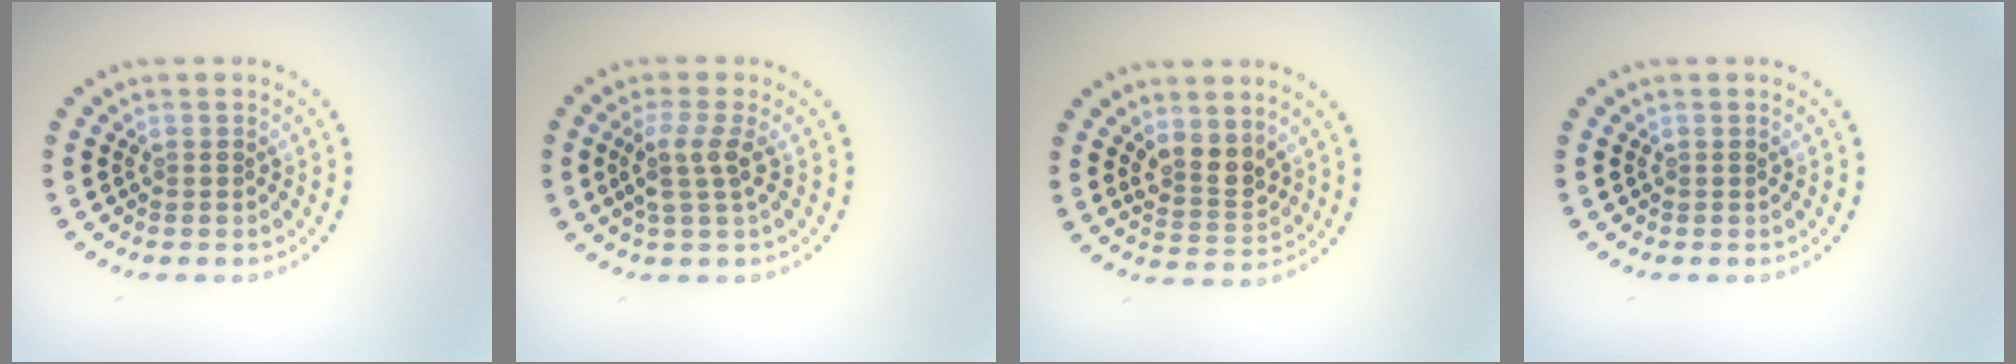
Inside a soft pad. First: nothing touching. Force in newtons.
{"total": 2.7, "press": 2.1, "slide": 1.6}
{"total": 2.6, "press": 2.4, "slide": 1.2}
{"total": 0.0}